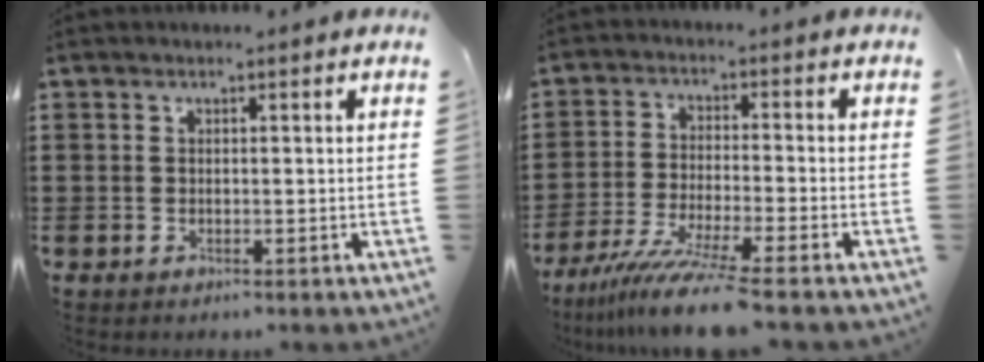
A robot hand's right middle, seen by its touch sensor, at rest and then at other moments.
{"total": 8.3, "force": [-6.9, -0.6, 4.6], "torque": [-0.102, -0.023, -0.135]}